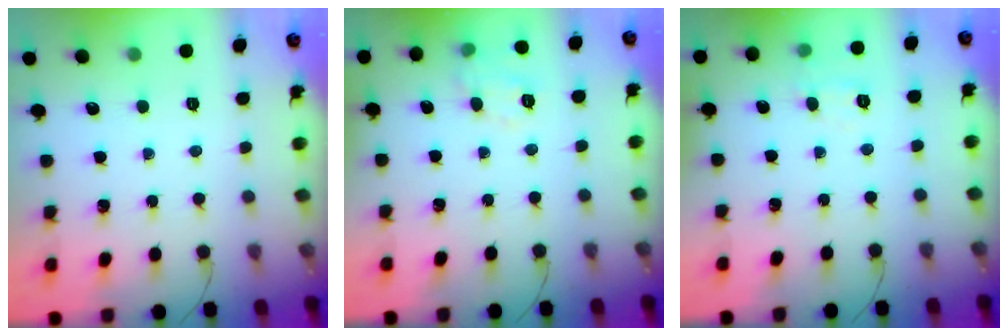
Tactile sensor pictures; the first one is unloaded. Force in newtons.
{"total": 6.0, "press": 5.9, "slide": 1.0}
{"total": 5.4, "press": 5.2, "slide": 1.3}